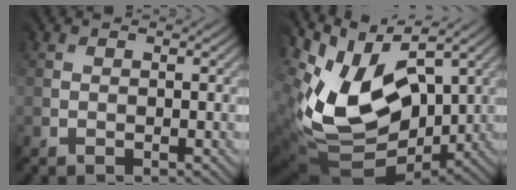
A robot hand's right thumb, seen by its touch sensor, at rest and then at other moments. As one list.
[{"total": 13.2, "force": [3.9, 8.9, 8.9], "torque": [-0.204, -0.009, 0.088]}]